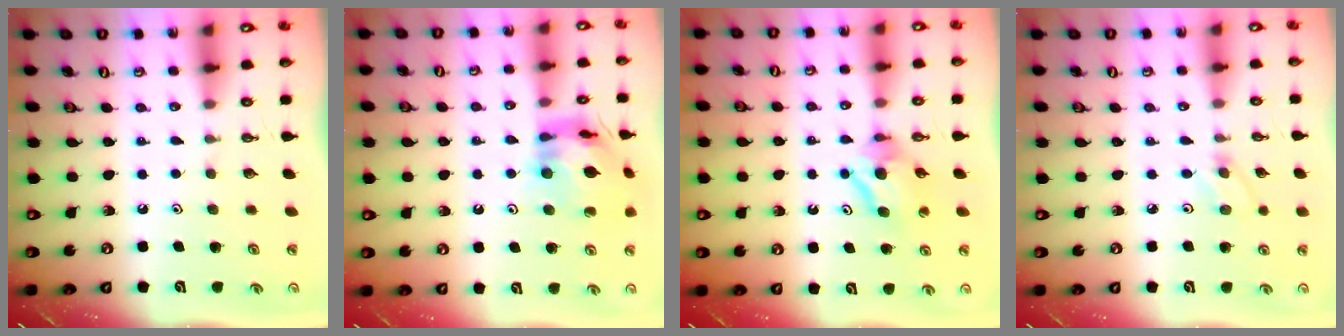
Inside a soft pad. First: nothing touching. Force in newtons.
{"total": 13.3, "press": 13.2, "slide": 1.7}
{"total": 7.5, "press": 7.5, "slide": 0.2}
{"total": 3.0, "press": 3.0, "slide": 0.4}